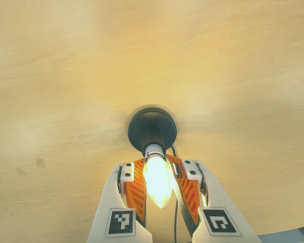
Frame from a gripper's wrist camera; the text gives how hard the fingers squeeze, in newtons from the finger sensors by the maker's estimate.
{"total": 17.8, "left": 20.0, "right": 15.6}